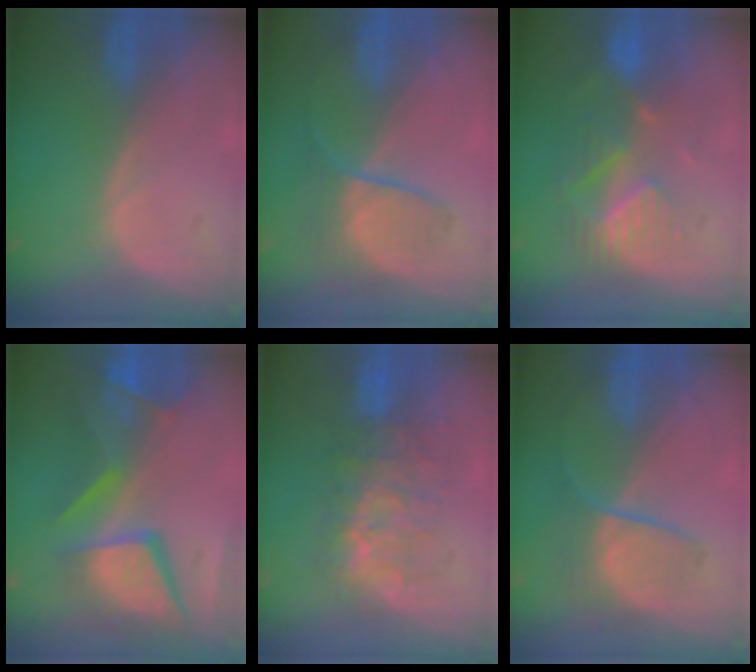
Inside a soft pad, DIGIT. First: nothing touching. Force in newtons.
{"total": 6.6, "press": 6.2, "slide": 2.3}
{"total": 9.1, "press": 7.9, "slide": 4.5}
{"total": 12.6, "press": 10.3, "slide": 7.2}
{"total": 8.1, "press": 7.8, "slide": 2.3}
{"total": 6.6, "press": 6.2, "slide": 2.3}